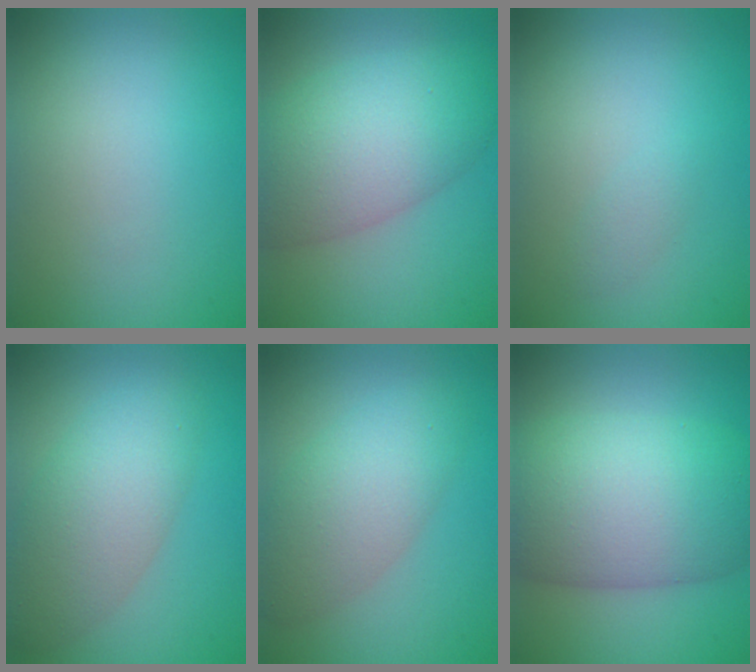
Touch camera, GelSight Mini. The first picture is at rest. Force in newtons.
{"total": 8.4, "press": 8.4, "slide": 0.2}
{"total": 1.0, "press": 1.0, "slide": 0.1}
{"total": 6.0, "press": 6.0, "slide": 0.2}
{"total": 5.5, "press": 5.5, "slide": 0.3}
{"total": 11.8, "press": 11.8, "slide": 0.4}